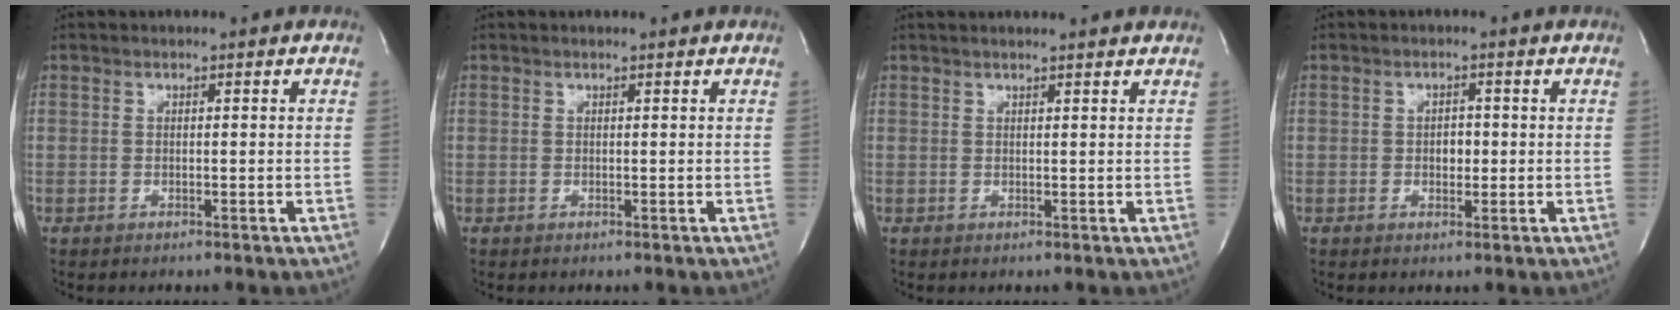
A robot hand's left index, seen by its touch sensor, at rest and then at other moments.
{"total": 0.6, "force": [0.6, -0.1, 0.1], "torque": [-0.005, 0.000, 0.008]}
{"total": 7.7, "force": [7.1, 0.5, 2.9], "torque": [-0.040, 0.023, 0.074]}
{"total": 1.9, "force": [-0.2, 1.3, 1.4], "torque": [-0.019, 0.000, -0.002]}